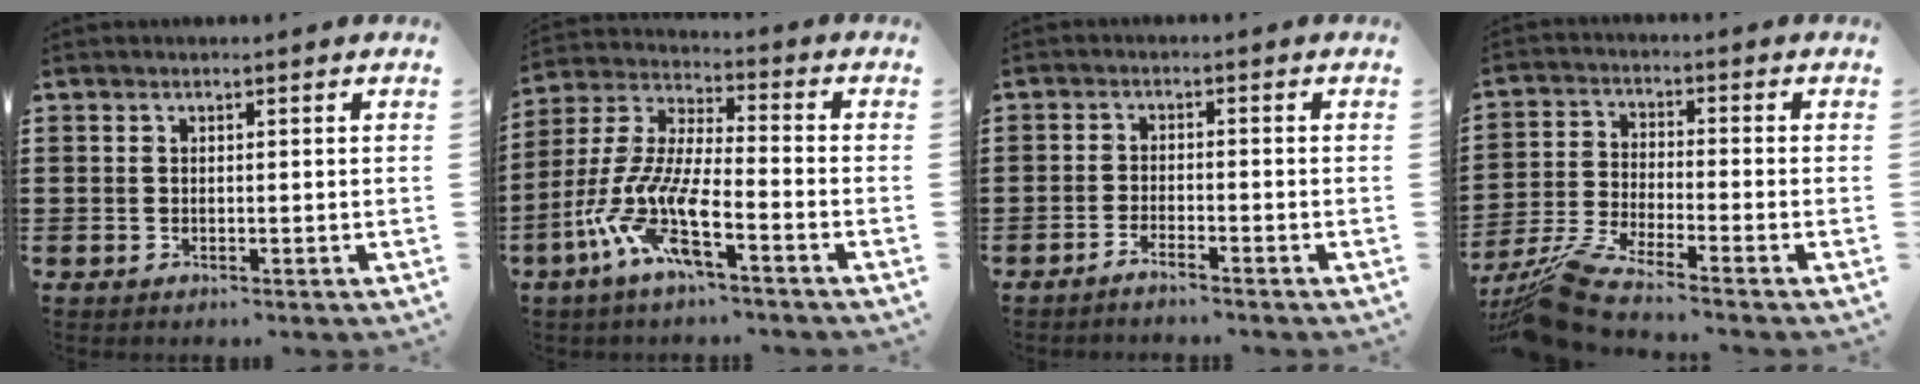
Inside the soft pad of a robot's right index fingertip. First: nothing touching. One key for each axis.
{"total": 10.0, "fx": -6.3, "fy": 1.8, "fz": 7.5, "tx": -0.197, "ty": -0.027, "tz": -0.136}
{"total": 1.9, "fx": -1.8, "fy": -0.3, "fz": 0.3, "tx": -0.006, "ty": 0.003, "tz": -0.036}
{"total": 7.0, "fx": -6.3, "fy": -0.2, "fz": 3.0, "tx": -0.082, "ty": -0.015, "tz": -0.125}